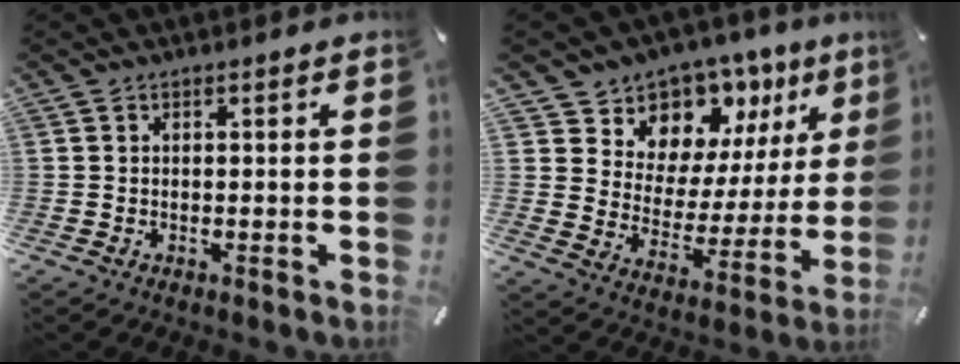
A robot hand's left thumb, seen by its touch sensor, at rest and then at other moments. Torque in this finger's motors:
{"motor_torque": [1.33, 0.16, 1.33, -1.06, 0.10]}